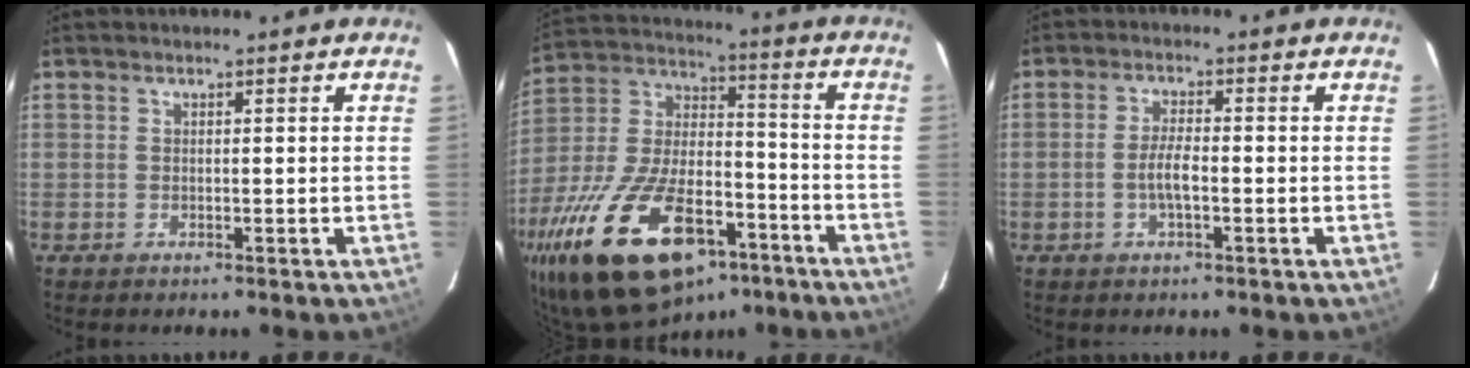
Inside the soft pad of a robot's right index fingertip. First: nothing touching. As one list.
[{"total": 28.8, "force": [-17.5, 13.3, 18.7], "torque": [-0.371, -0.016, -0.278]}, {"total": 3.8, "force": [-1.2, 0.9, 3.5], "torque": [-0.071, 0.000, -0.022]}]